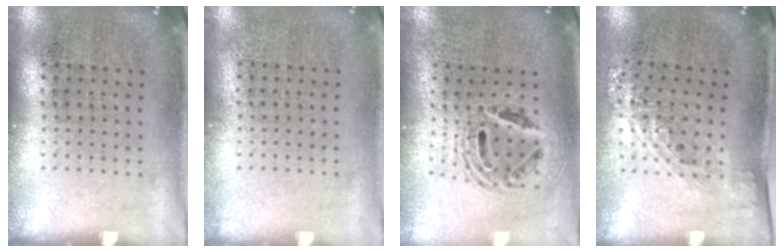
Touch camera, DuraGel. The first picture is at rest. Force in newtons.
{"total": 0.0}
{"total": 1.8, "press": 1.5, "slide": 1.0}
{"total": 1.4, "press": 1.0, "slide": 0.9}